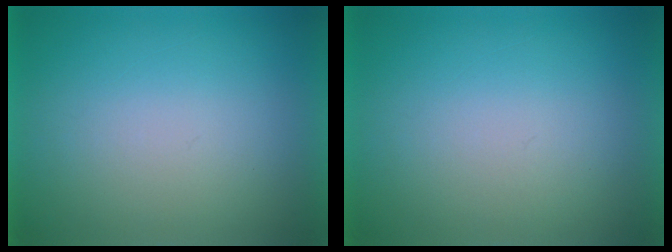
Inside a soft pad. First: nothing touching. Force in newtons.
{"total": 1.1}